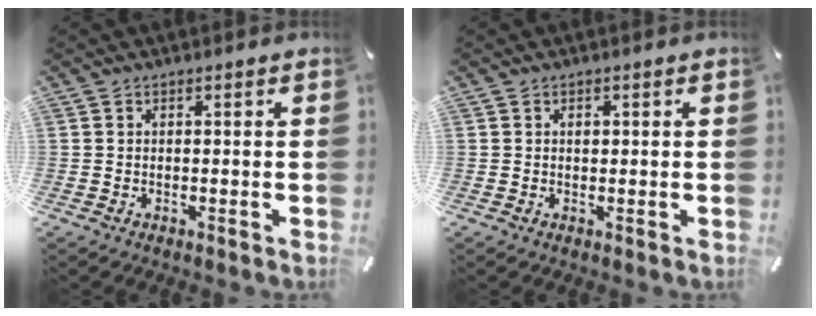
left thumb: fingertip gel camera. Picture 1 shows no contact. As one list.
[{"total": 0.8, "force": [0.2, 0.6, 0.5], "torque": [-0.002, -0.002, 0.002]}]